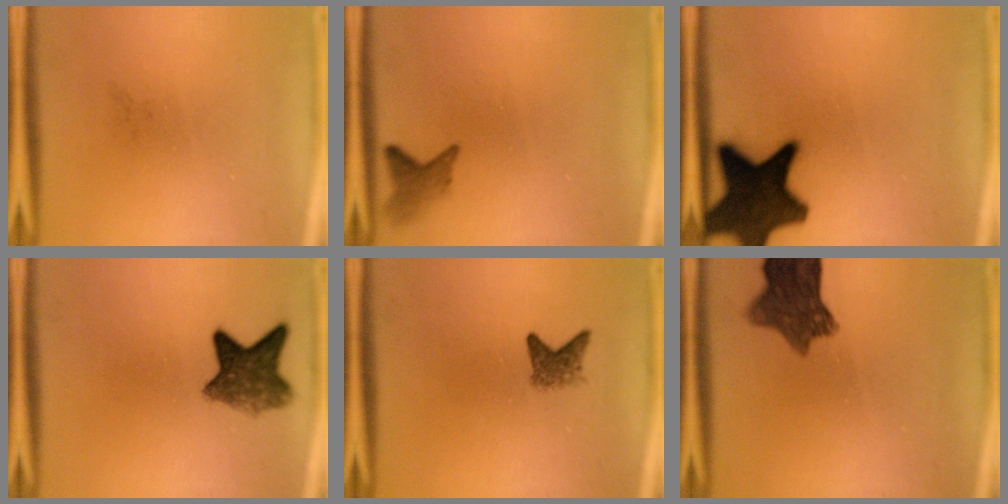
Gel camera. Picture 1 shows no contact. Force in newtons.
{"total": 2.4}
{"total": 17.7}
{"total": 7.3}
{"total": 2.3}
{"total": 9.1}